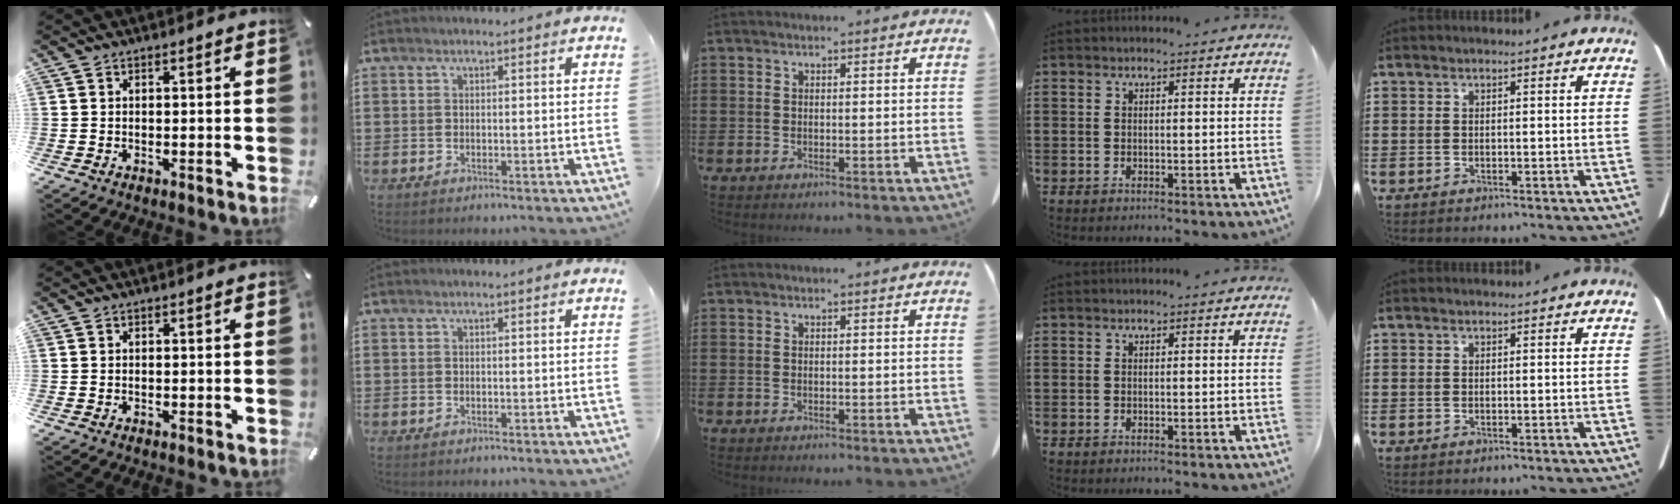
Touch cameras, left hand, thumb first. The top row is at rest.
{}